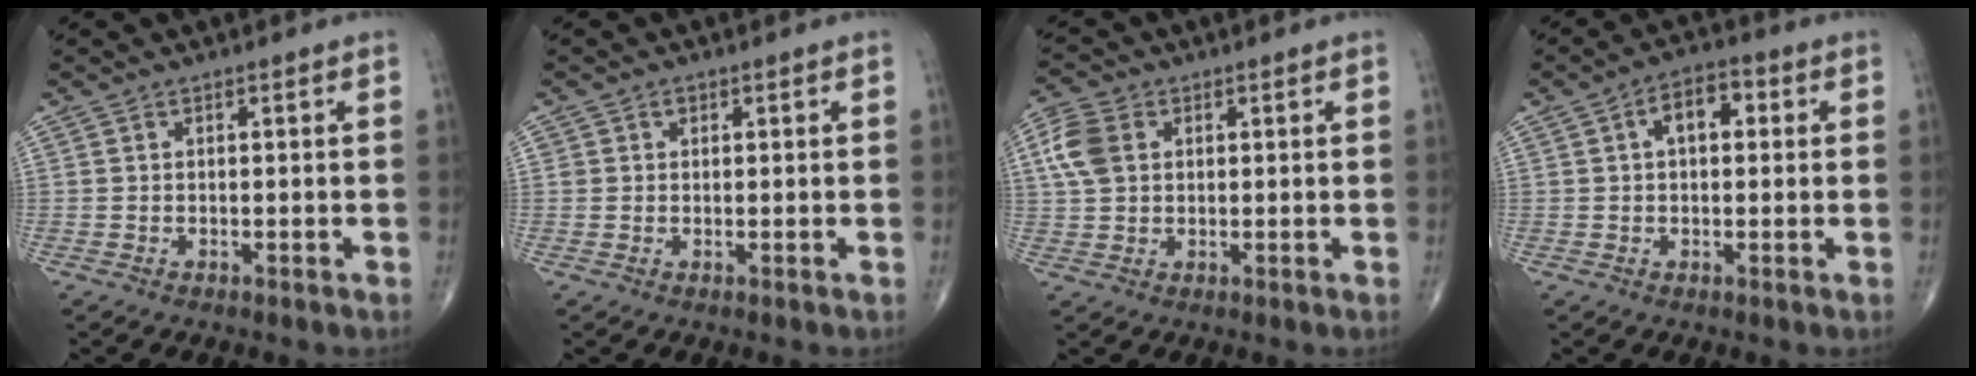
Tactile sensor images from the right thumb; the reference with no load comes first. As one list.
[{"total": 1.2, "force": [0.5, 1.0, 0.3], "torque": [0.005, 0.000, 0.005]}, {"total": 6.8, "force": [1.7, 4.9, 4.4], "torque": [-0.097, 0.009, 0.031]}, {"total": 6.4, "force": [1.4, 3.7, 5.0], "torque": [-0.069, 0.018, 0.016]}]